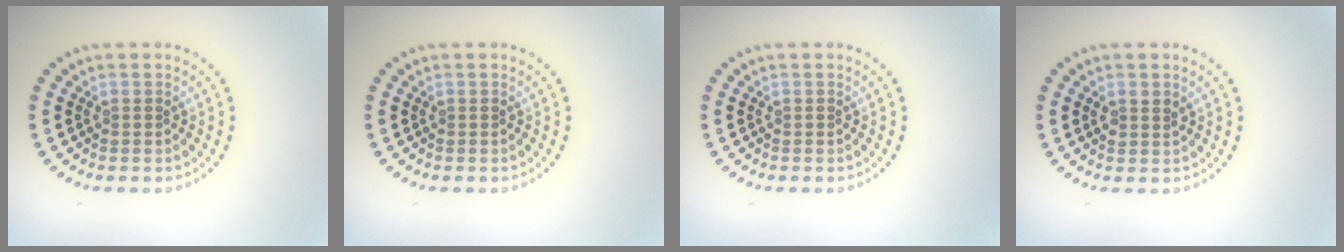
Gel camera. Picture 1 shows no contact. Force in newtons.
{"total": 0.0}
{"total": 0.0}
{"total": 1.2, "press": 1.1, "slide": 0.6}